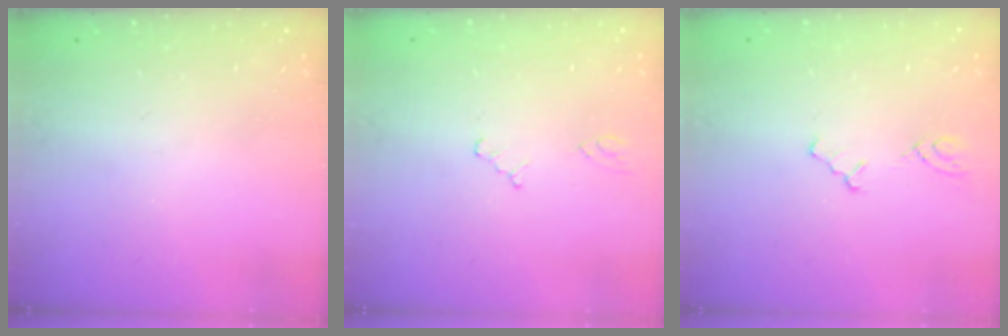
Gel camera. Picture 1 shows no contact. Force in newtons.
{"total": 0.0}
{"total": 1.5, "press": 1.5, "slide": 0.3}